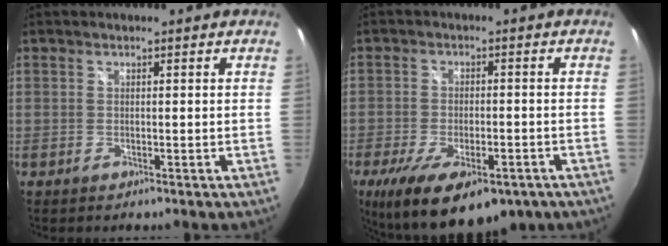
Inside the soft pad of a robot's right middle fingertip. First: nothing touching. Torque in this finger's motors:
{"motor_torque": [1.42, -0.72, 0.29, 0.21]}